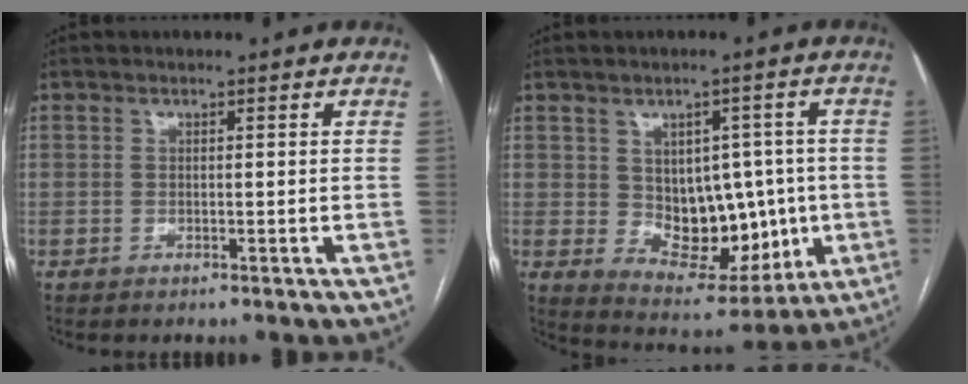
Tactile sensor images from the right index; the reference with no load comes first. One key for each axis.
{"total": 12.4, "fx": -0.3, "fy": 8.0, "fz": 9.6, "tx": -0.124, "ty": 0.018, "tz": 0.023}